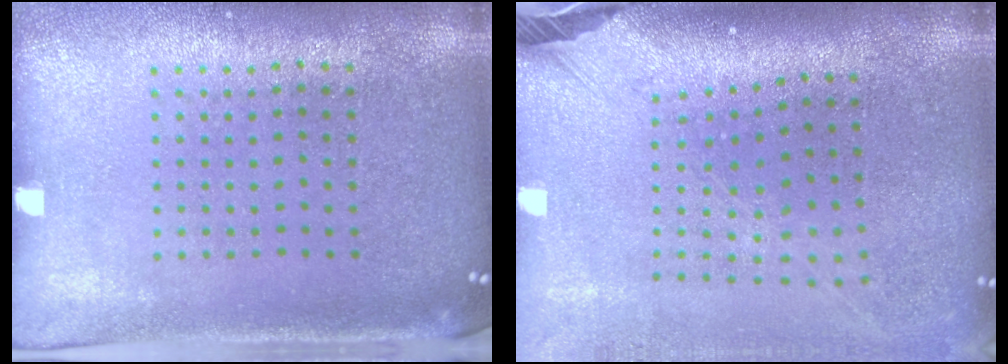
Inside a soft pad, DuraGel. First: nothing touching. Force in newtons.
{"total": 2.6, "press": 1.8, "slide": 1.8}